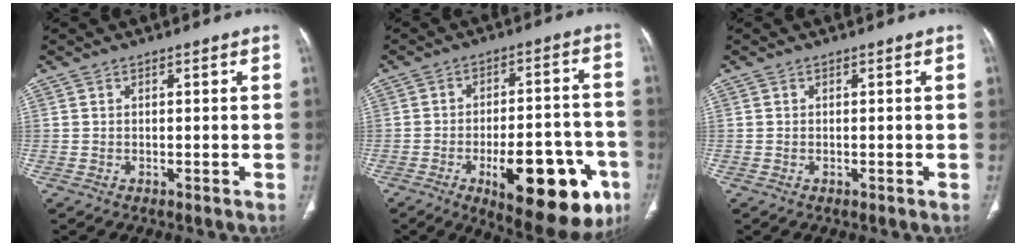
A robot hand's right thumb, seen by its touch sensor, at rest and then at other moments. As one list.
[{"total": 21.8, "force": [-8.9, 8.9, 17.8], "torque": [-0.188, 0.035, -0.109]}, {"total": 0.0}]